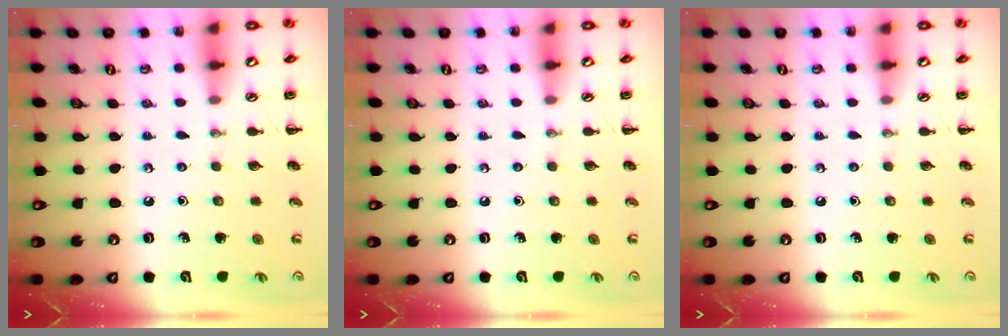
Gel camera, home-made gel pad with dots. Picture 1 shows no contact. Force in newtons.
{"total": 0.0}
{"total": 0.0}